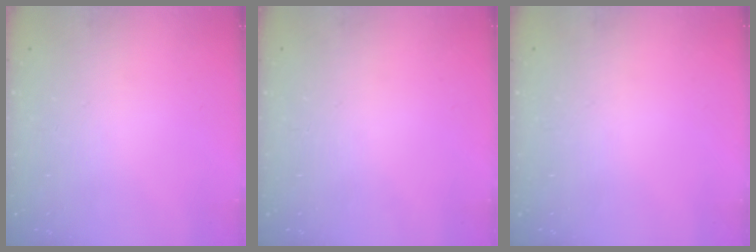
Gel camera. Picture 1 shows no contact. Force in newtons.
{"total": 0.0}
{"total": 0.0}